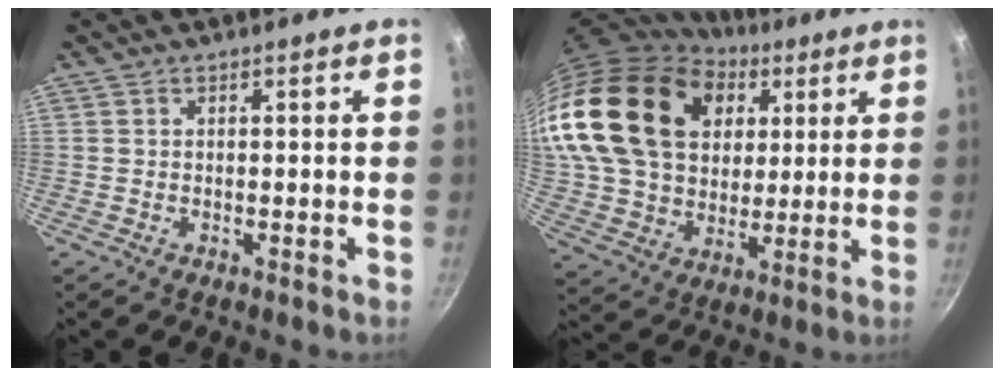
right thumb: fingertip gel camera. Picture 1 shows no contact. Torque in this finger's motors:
{"motor_torque": [-0.92, 4.10, 2.77, 0.00, 0.39]}